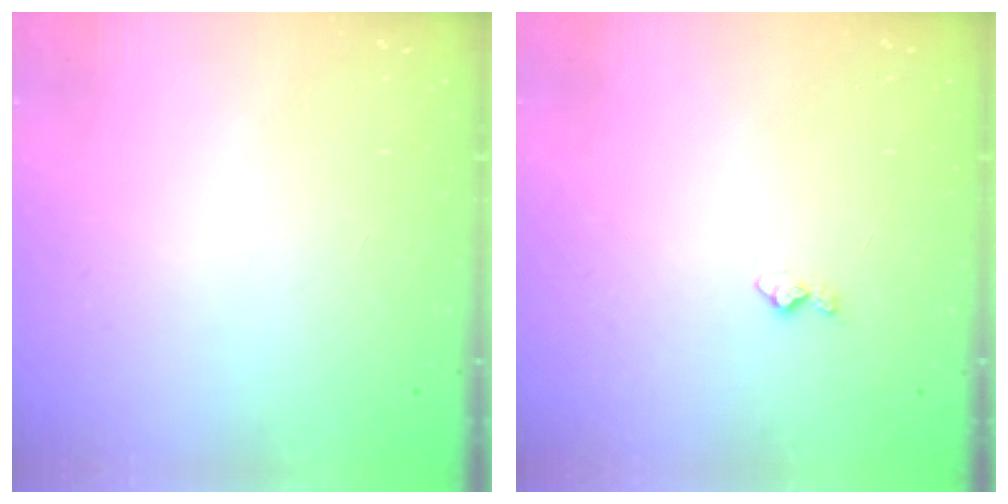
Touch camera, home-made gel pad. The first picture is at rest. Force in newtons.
{"total": 4.0, "press": 4.0, "slide": 0.5}